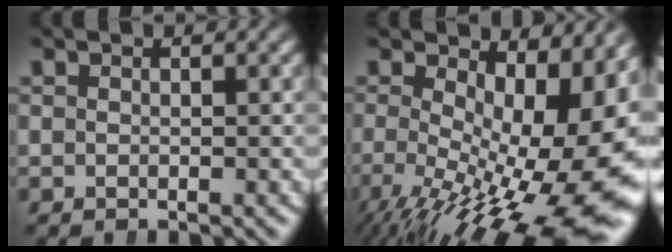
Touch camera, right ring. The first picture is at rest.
{"total": 14.0, "force": [-3.4, 7.2, 11.5], "torque": [-0.151, -0.053, -0.024]}